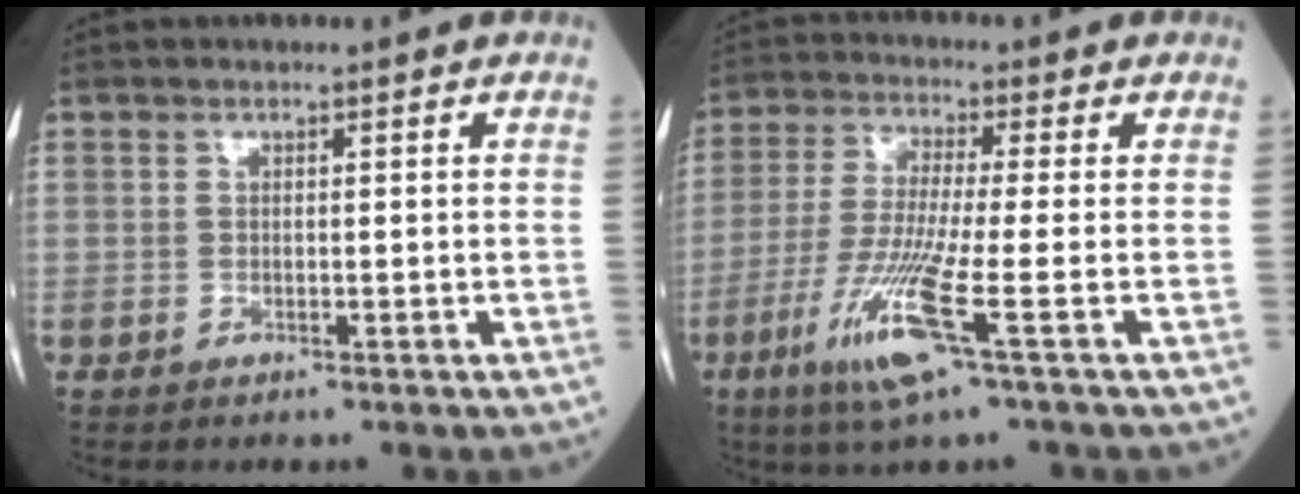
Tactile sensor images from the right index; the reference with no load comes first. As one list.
[{"total": 10.5, "force": [-4.3, -0.7, 9.5], "torque": [-0.202, -0.029, -0.090]}]